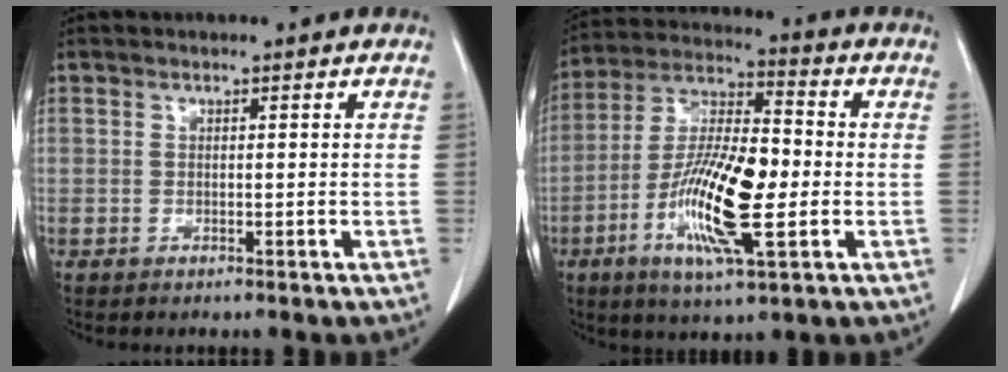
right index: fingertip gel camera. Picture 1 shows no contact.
{"total": 15.6, "force": [-3.3, 3.4, 14.8], "torque": [-0.289, -0.003, -0.061]}